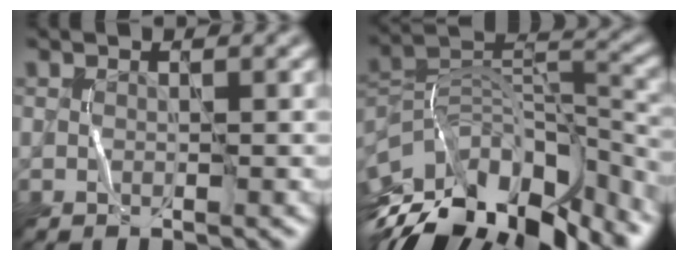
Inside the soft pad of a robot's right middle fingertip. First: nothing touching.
{"total": 14.4, "force": [-10.0, 6.4, 8.2], "torque": [-0.169, 0.015, -0.157]}